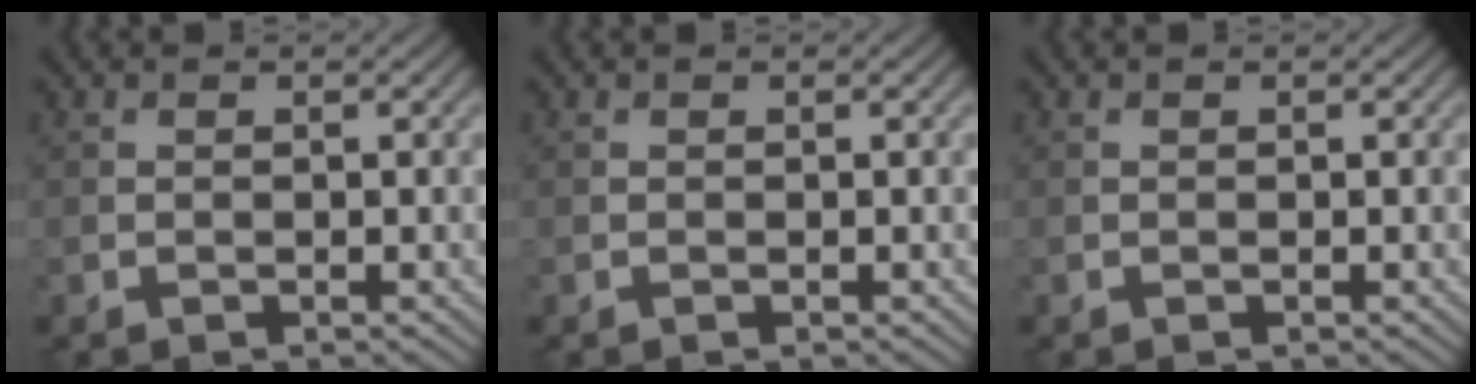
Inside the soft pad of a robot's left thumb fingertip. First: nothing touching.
{"total": 0.0}
{"total": 0.0}